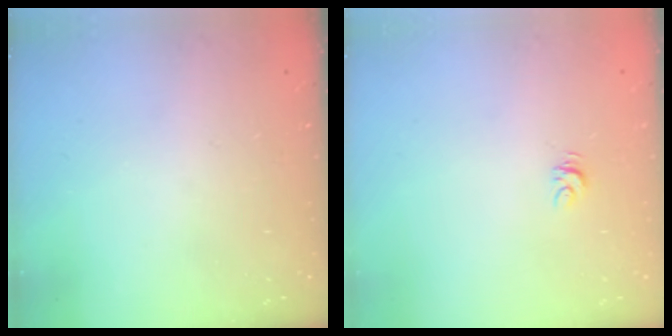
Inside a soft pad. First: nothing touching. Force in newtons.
{"total": 3.6, "press": 3.6, "slide": 0.3}